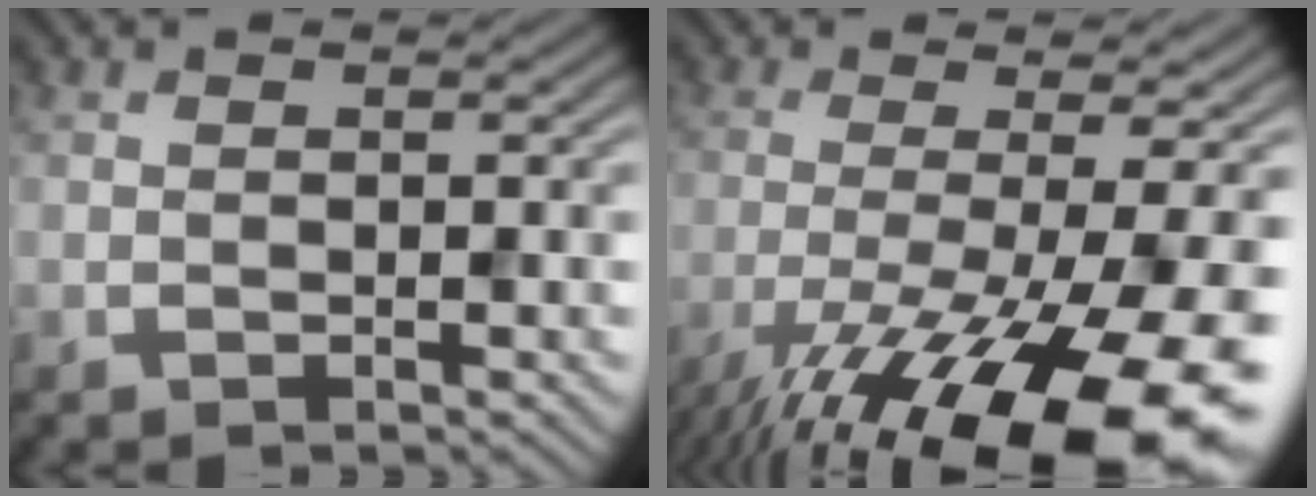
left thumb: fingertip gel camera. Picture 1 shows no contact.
{"total": 17.4, "force": [-8.5, 4.1, 14.6], "torque": [-0.229, -0.015, -0.138]}